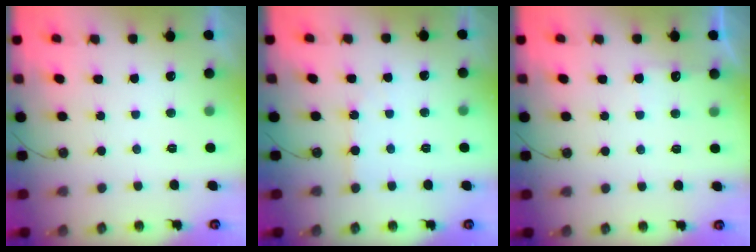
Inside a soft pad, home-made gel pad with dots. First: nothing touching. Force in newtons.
{"total": 4.4, "press": 4.4, "slide": 0.5}
{"total": 5.4, "press": 5.3, "slide": 0.7}